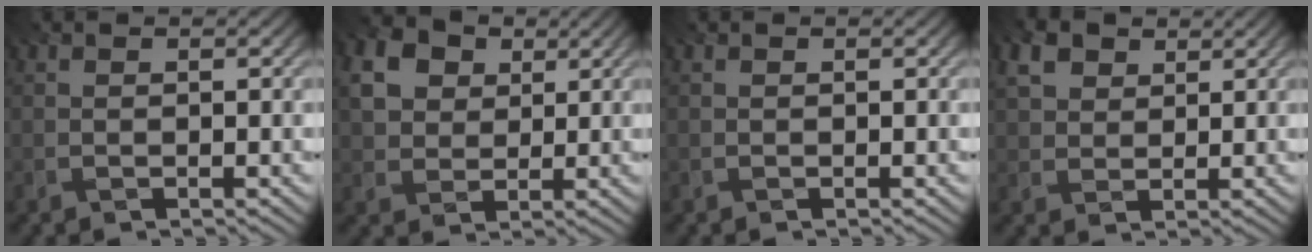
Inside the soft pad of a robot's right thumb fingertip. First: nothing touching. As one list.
[{"total": 6.3, "force": [2.2, 4.9, 3.2], "torque": [-0.100, 0.009, 0.031]}, {"total": 0.0}, {"total": 3.8, "force": [2.0, 2.6, 1.9], "torque": [-0.054, 0.001, 0.040]}]